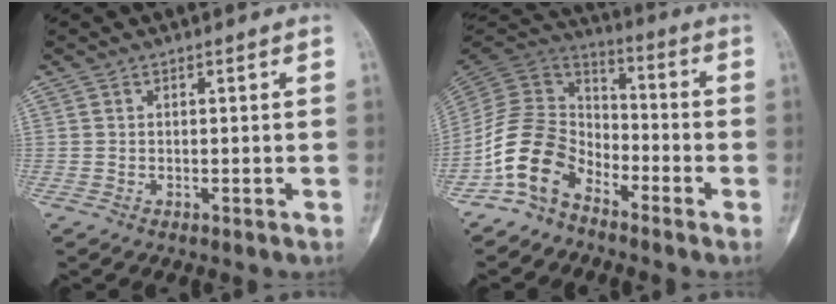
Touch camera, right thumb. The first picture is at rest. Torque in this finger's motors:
{"motor_torque": [1.10, 0.21, 1.34, -1.43, 0.53]}